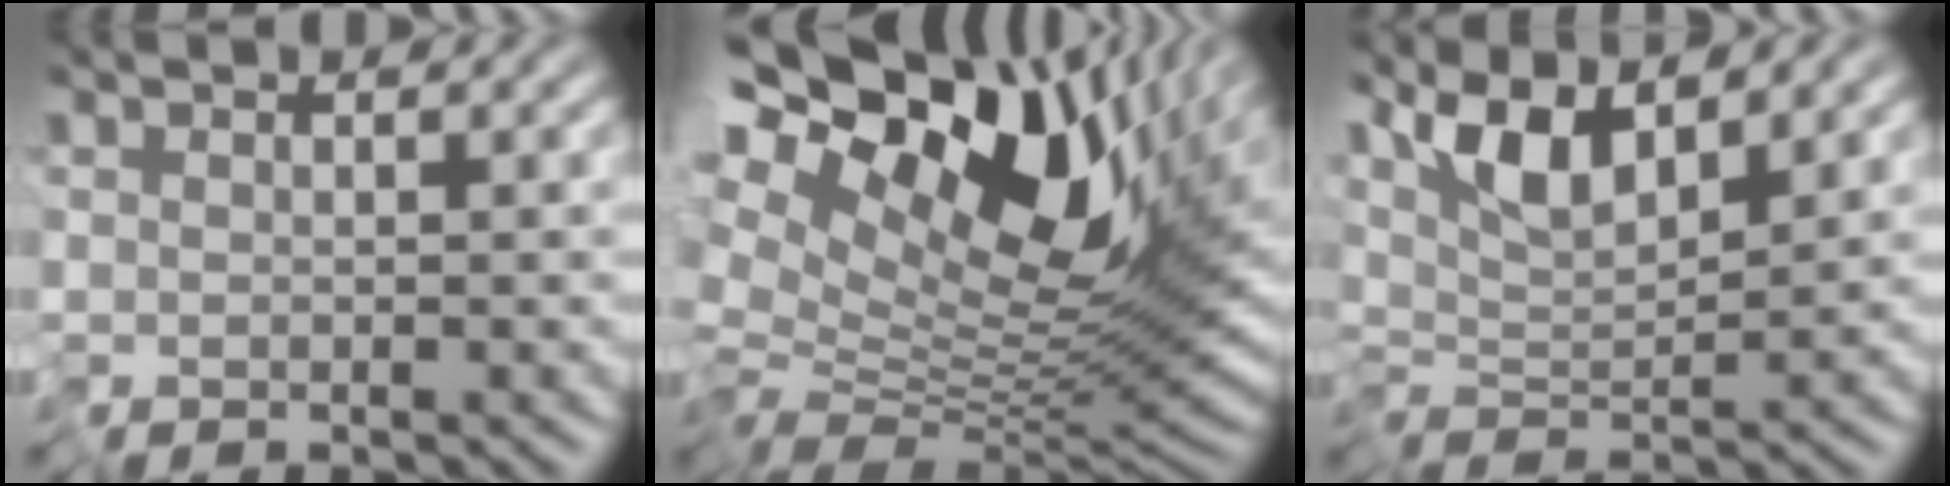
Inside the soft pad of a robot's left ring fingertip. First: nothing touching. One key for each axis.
{"total": 16.1, "fx": 6.5, "fy": 7.8, "fz": 12.5, "tx": -0.256, "ty": 0.034, "tz": 0.109}
{"total": 4.4, "fx": 2.9, "fy": 0.6, "fz": 3.3, "tx": -0.068, "ty": -0.003, "tz": 0.054}